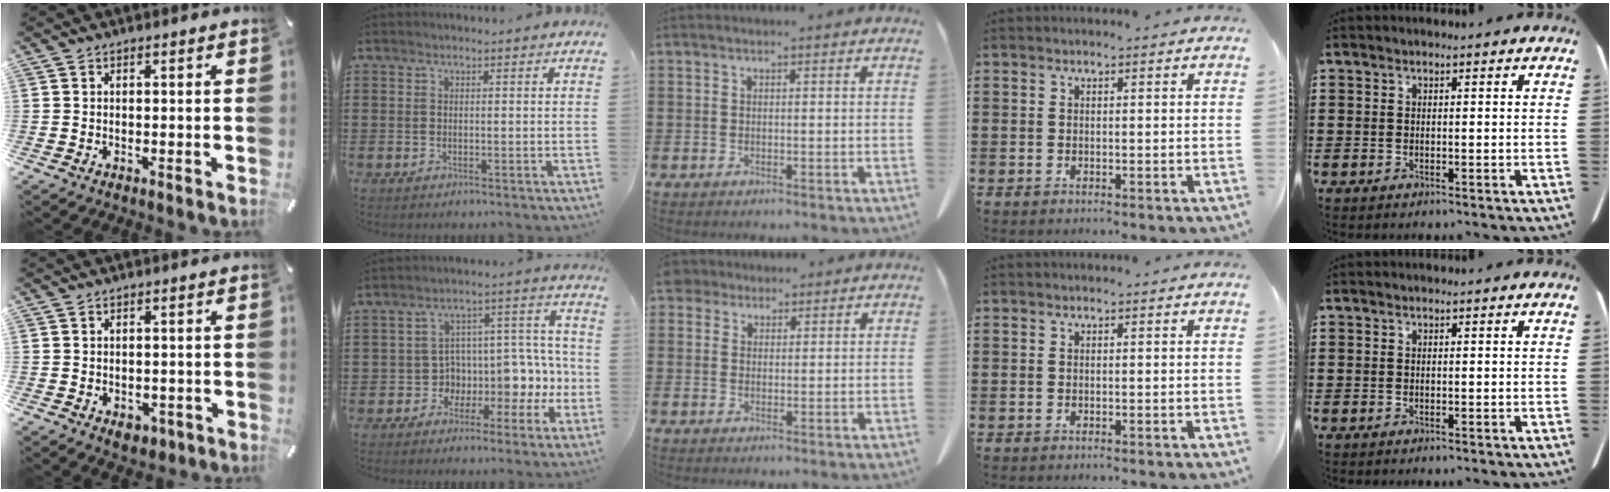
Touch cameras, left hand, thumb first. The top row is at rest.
{"thumb": {"total": 3.2, "force": [-1.3, 2.4, 1.7], "torque": [-0.027, 0.005, -0.020]}, "index": {"total": 6.3, "force": [-0.9, 5.7, 2.4], "torque": [-0.064, -0.026, -0.012]}, "middle": {"total": 2.8, "force": [2.3, 1.6, 0.4], "torque": [-0.011, 0.006, 0.044]}}